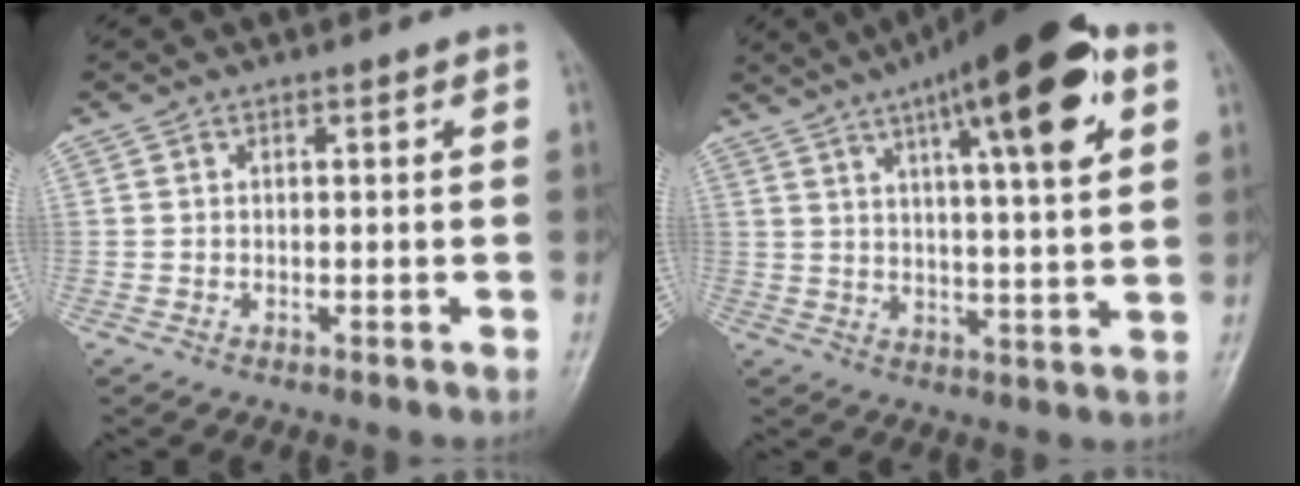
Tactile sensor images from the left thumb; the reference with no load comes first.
{"total": 20.0, "force": [9.4, 4.6, 17.0], "torque": [-0.236, -0.012, 0.136]}